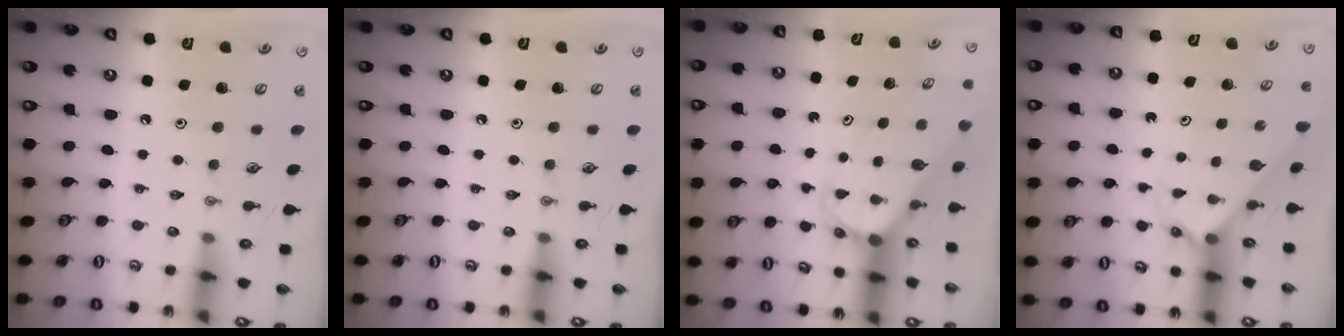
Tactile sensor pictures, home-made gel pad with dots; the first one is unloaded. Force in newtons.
{"total": 0.0}
{"total": 4.5, "press": 4.5, "slide": 0.4}
{"total": 2.5, "press": 2.5, "slide": 0.2}